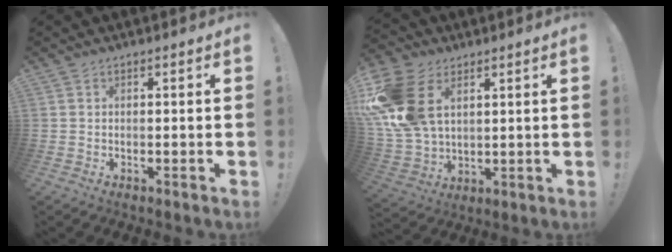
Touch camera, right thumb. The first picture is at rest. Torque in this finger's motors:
{"motor_torque": [0.52, 0.73, 1.66, 0.62, 0.48]}